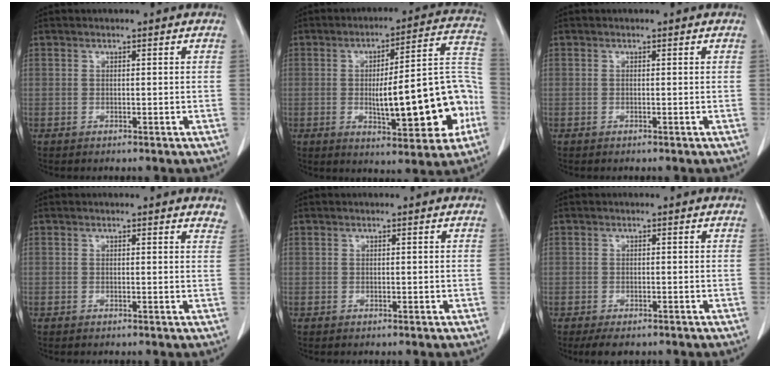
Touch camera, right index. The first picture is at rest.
{"total": 18.7, "force": [-4.1, 3.8, 17.8], "torque": [-0.220, 0.032, -0.047]}
{"total": 0.0}
{"total": 2.2, "force": [2.0, 0.6, 0.6], "torque": [-0.004, -0.006, 0.004]}
{"total": 0.0}
{"total": 2.7, "force": [-1.9, 1.6, 1.3], "torque": [-0.019, -0.001, -0.021]}